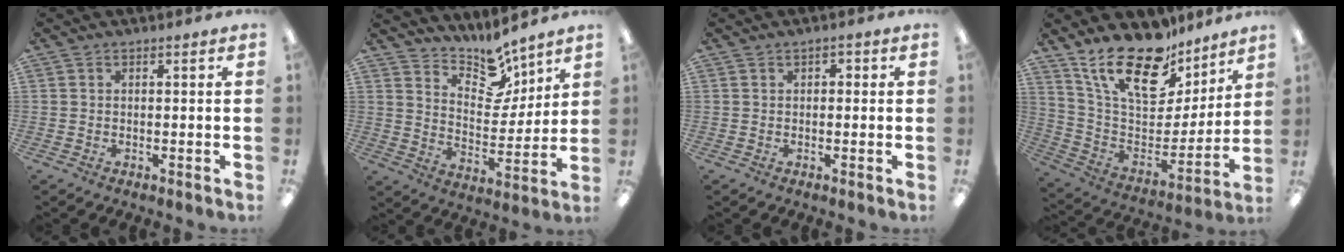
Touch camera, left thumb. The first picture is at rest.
{"total": 9.6, "force": [8.3, 4.0, 2.5], "torque": [-0.038, -0.072, 0.152]}
{"total": 1.0, "force": [0.0, 0.8, 0.5], "torque": [-0.010, 0.005, -0.001]}
{"total": 21.3, "force": [15.7, 9.1, 11.1], "torque": [-0.205, -0.105, 0.283]}